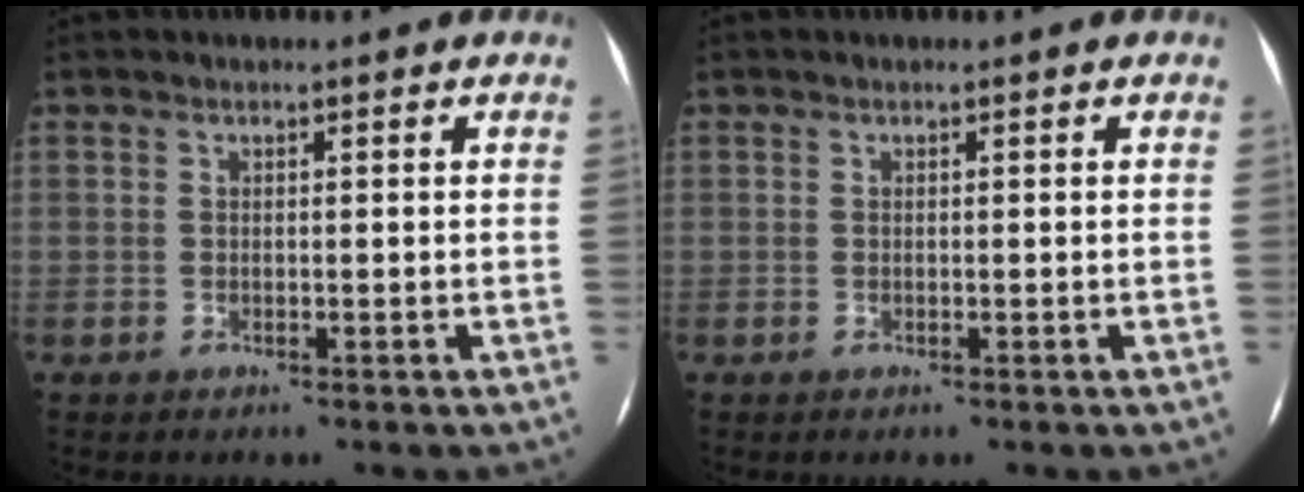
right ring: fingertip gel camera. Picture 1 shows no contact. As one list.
[{"total": 0.0}]